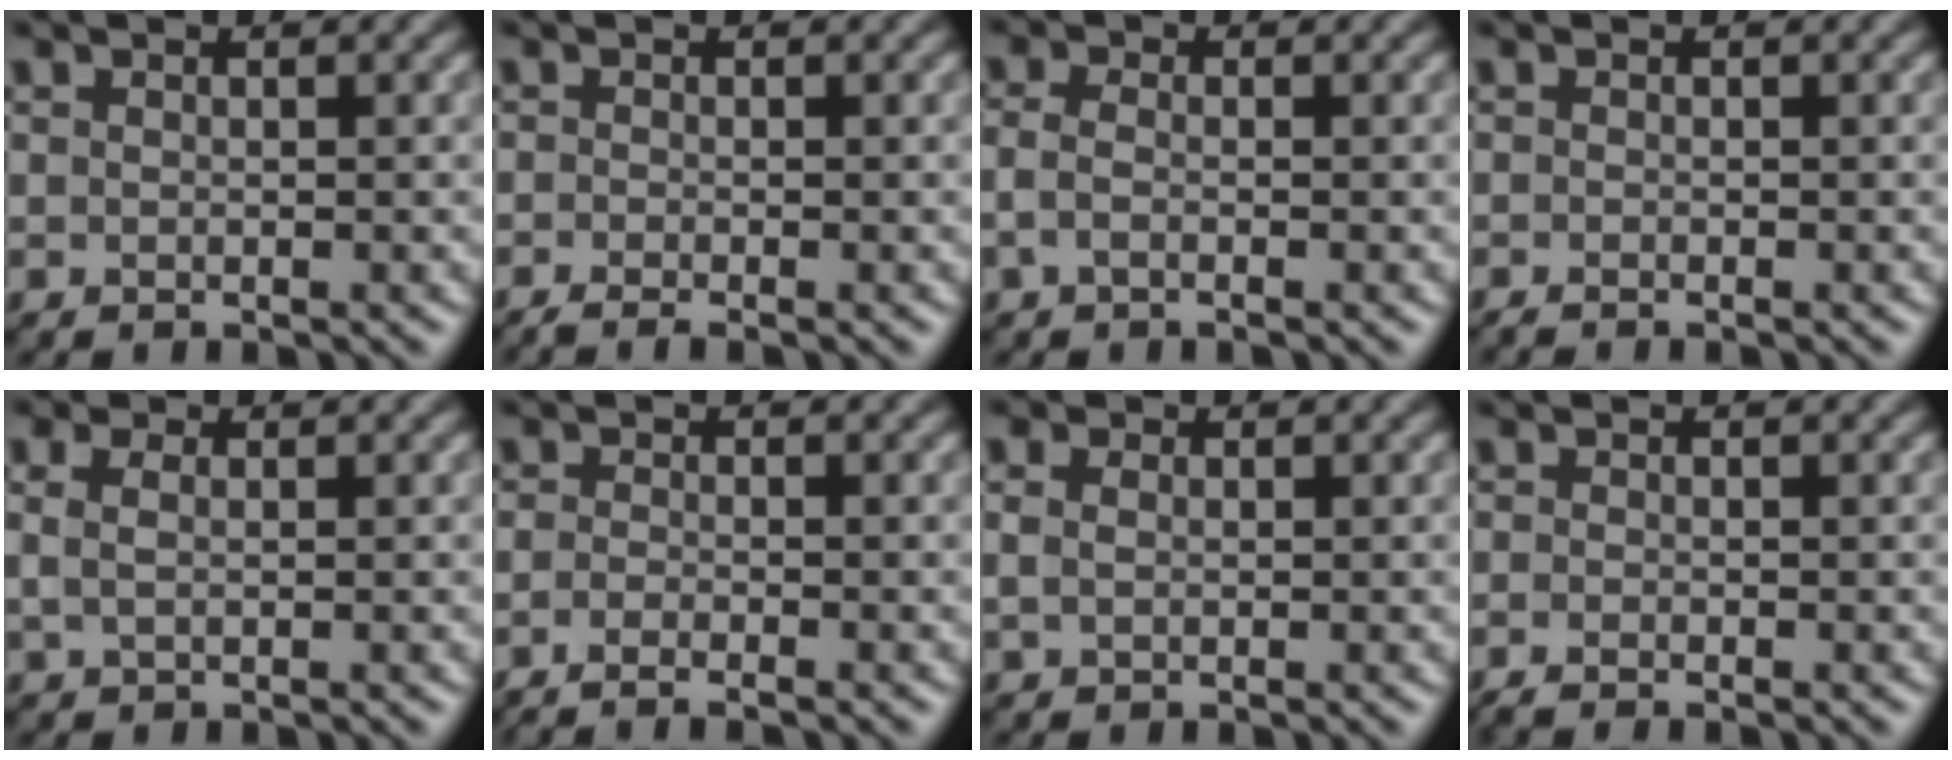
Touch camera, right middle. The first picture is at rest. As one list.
[{"total": 2.1, "force": [-1.4, 0.3, 1.5], "torque": [-0.025, -0.008, -0.035]}, {"total": 1.6, "force": [-0.6, 0.8, 1.3], "torque": [-0.032, -0.001, -0.019]}, {"total": 1.0, "force": [-0.8, 0.1, 0.6], "torque": [-0.008, -0.007, -0.017]}, {"total": 2.4, "force": [0.9, 1.5, 1.7], "torque": [-0.039, 0.000, 0.005]}, {"total": 2.4, "force": [-1.4, 0.7, 1.8], "torque": [-0.035, -0.011, -0.031]}, {"total": 1.6, "force": [0.4, 1.2, 1.0], "torque": [-0.026, 0.005, 0.006]}, {"total": 1.3, "force": [-0.9, 0.2, 0.9], "torque": [-0.018, -0.008, -0.021]}]